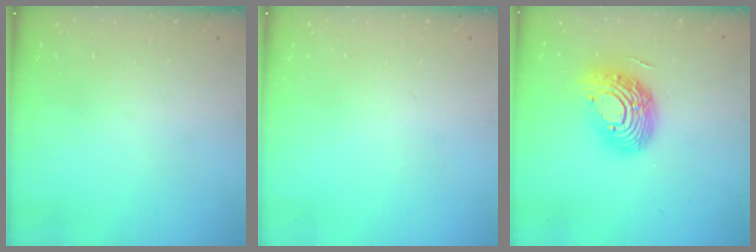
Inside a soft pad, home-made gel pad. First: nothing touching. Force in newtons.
{"total": 0.0}
{"total": 15.8, "press": 15.8, "slide": 1.1}